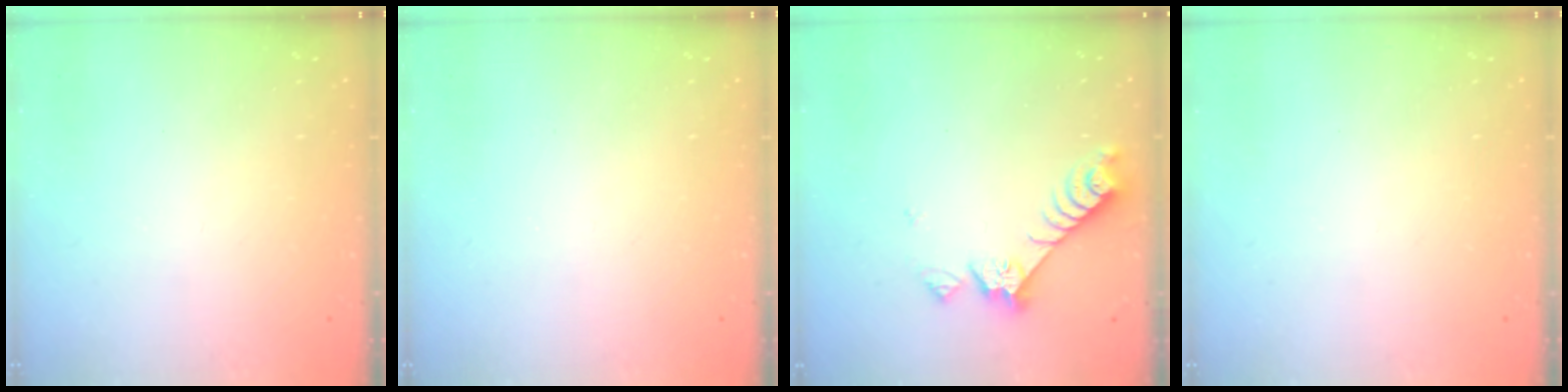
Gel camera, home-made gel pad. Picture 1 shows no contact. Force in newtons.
{"total": 0.0}
{"total": 7.4, "press": 7.4, "slide": 0.4}
{"total": 0.0}